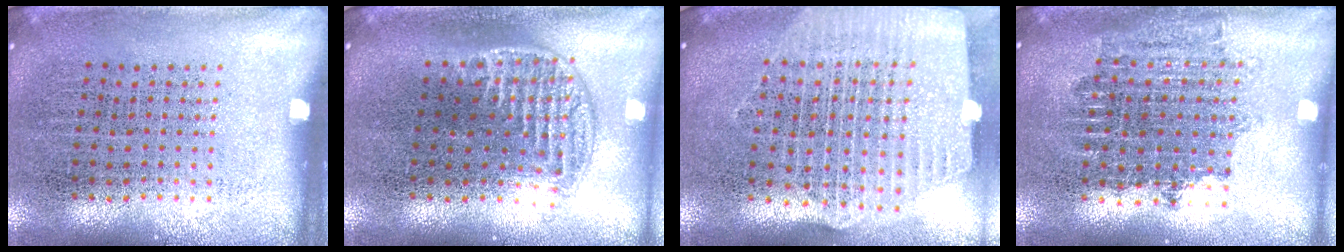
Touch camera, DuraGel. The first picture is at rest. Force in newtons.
{"total": 1.3, "press": 1.1, "slide": 0.6}
{"total": 2.5, "press": 2.2, "slide": 1.3}
{"total": 1.6, "press": 1.3, "slide": 0.9}